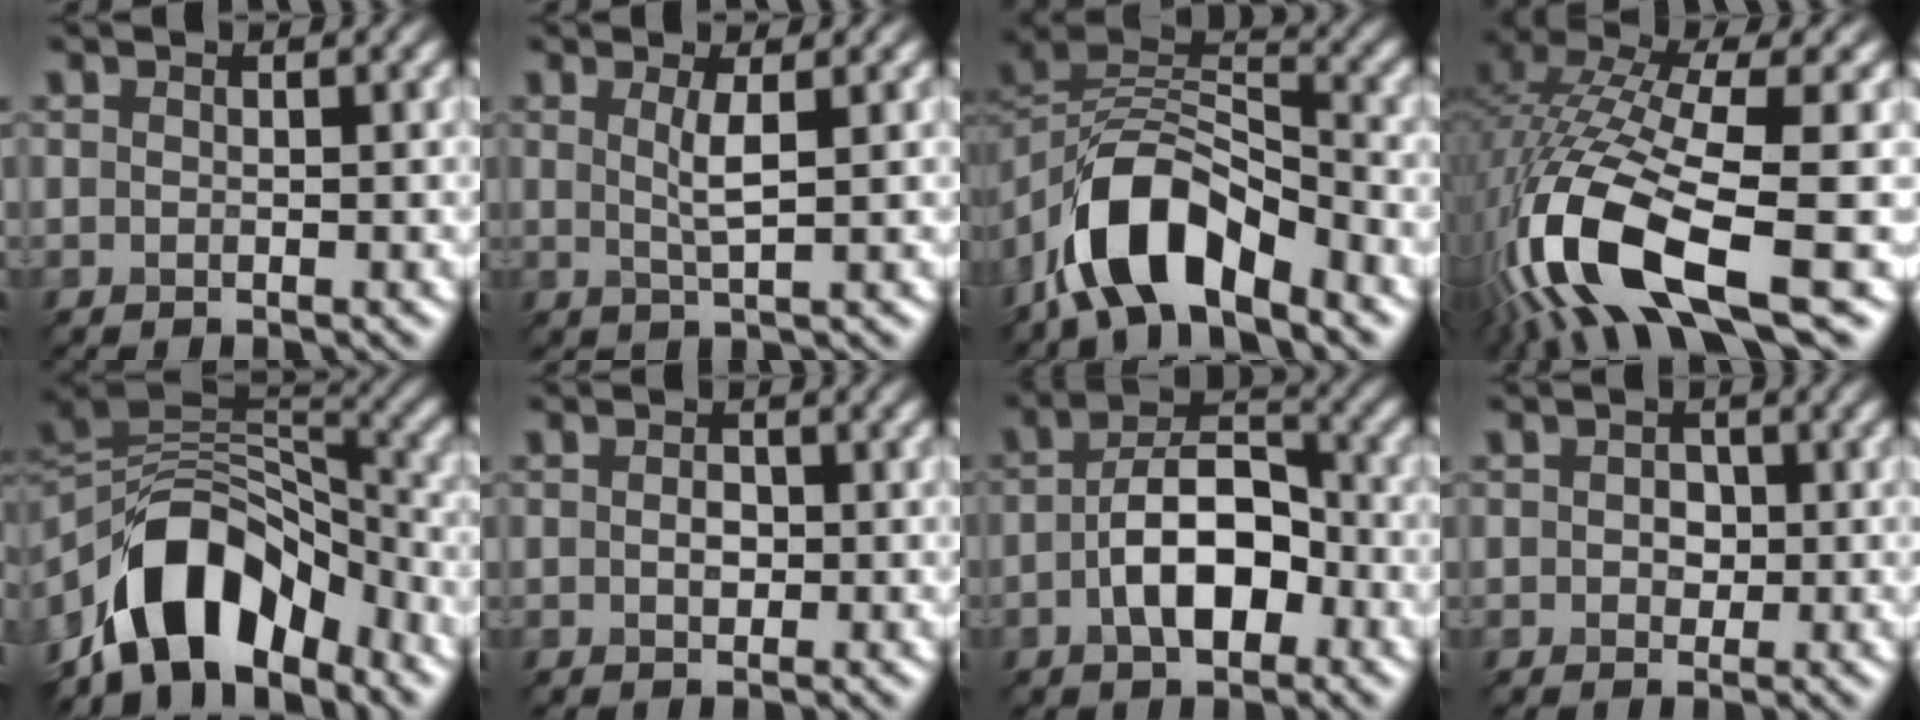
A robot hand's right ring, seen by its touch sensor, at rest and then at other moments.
{"total": 1.3, "force": [0.0, -0.8, 1.0], "torque": [-0.054, -0.001, 0.023]}
{"total": 8.2, "force": [-5.9, 3.0, 4.8], "torque": [-0.114, 0.012, -0.088]}
{"total": 12.6, "force": [-4.8, 3.6, 11.1], "torque": [-0.277, -0.002, -0.047]}
{"total": 9.1, "force": [-6.6, 4.3, 4.7], "torque": [-0.091, 0.013, -0.097]}
{"total": 0.8, "force": [-0.5, -0.5, -0.4], "torque": [-0.028, 0.001, 0.014]}
{"total": 5.5, "force": [-2.7, 2.2, 4.3], "torque": [-0.100, 0.014, -0.026]}
{"total": 0.6, "force": [-0.5, 0.0, -0.3], "torque": [-0.019, 0.001, 0.013]}